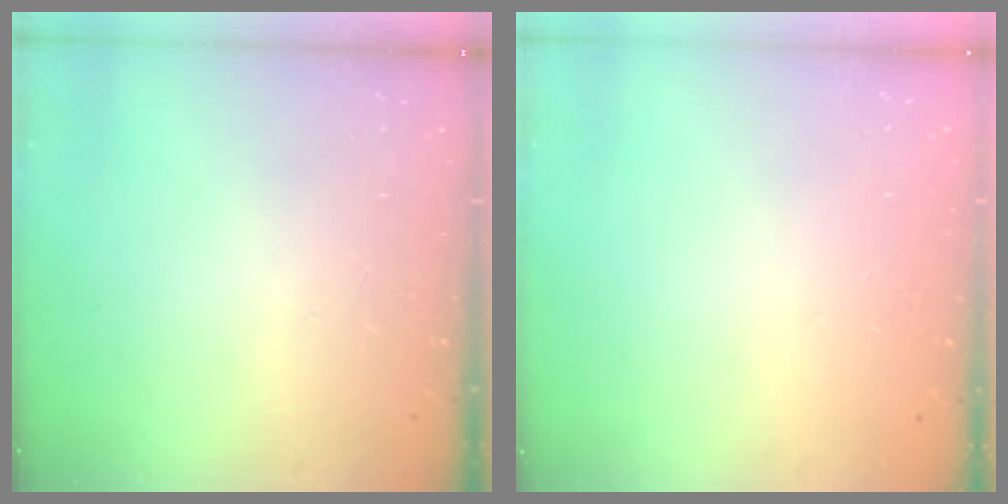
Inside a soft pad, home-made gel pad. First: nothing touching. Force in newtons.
{"total": 0.0}